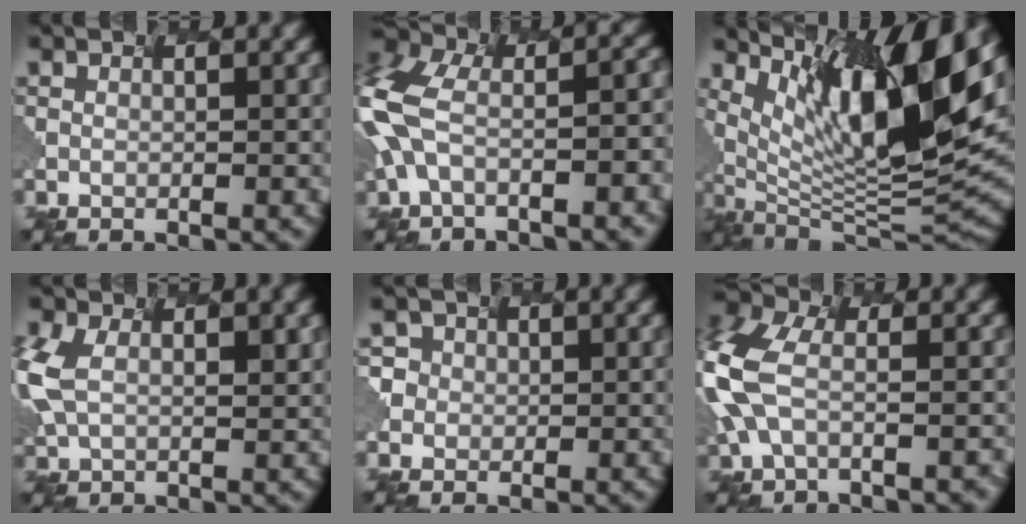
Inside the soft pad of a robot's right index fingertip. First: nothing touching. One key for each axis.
{"total": 10.9, "fx": -3.4, "fy": 5.3, "fz": 8.9, "tx": -0.208, "ty": 0.000, "tz": -0.040}
{"total": 13.3, "fx": 6.0, "fy": 3.7, "fz": 11.3, "tx": -0.204, "ty": 0.003, "tz": 0.123}
{"total": 5.9, "fx": 1.0, "fy": 3.7, "fz": 4.5, "tx": -0.135, "ty": 0.003, "tz": 0.034}
{"total": 1.8, "fx": 0.2, "fy": 1.8, "fz": -0.5, "tx": 0.003, "ty": 0.002, "tz": 0.016}
{"total": 8.0, "fx": -2.2, "fy": 4.5, "fz": 6.2, "tx": -0.167, "ty": 0.003, "tz": -0.040}